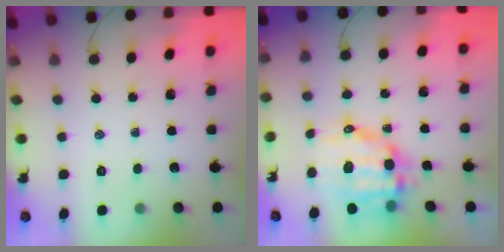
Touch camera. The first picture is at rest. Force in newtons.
{"total": 12.2, "press": 11.9, "slide": 2.5}